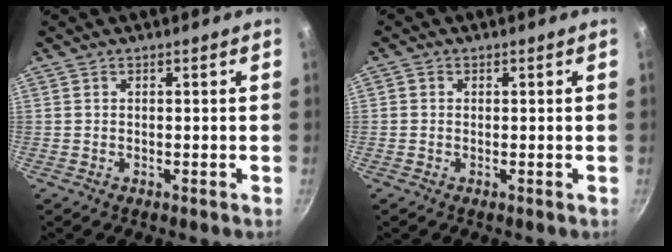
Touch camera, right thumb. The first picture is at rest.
{"total": 0.9, "force": [0.0, 0.8, 0.3], "torque": [-0.003, 0.003, -0.004]}